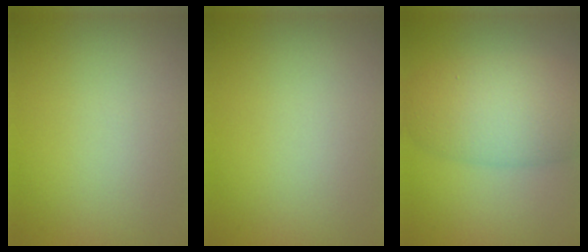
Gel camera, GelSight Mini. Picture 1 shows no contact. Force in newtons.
{"total": 0.0}
{"total": 7.0, "press": 7.0, "slide": 0.5}